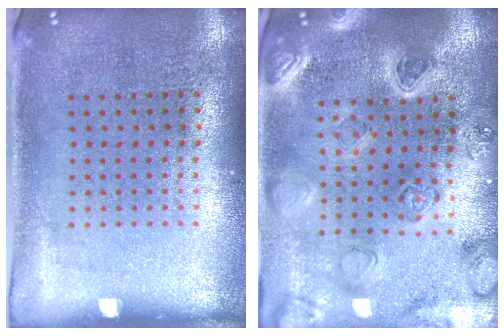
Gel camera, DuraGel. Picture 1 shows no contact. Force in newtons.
{"total": 2.3, "press": 2.3, "slide": 0.2}